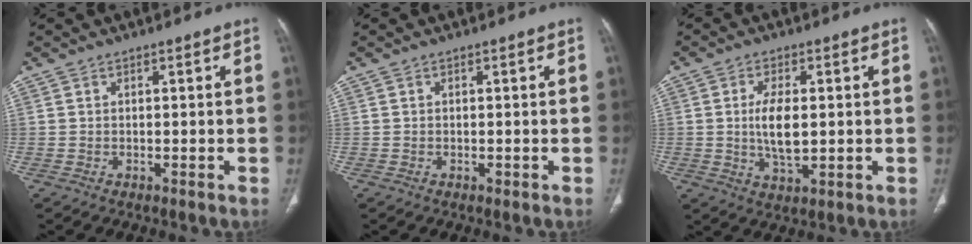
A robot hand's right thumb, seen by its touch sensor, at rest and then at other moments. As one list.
[{"total": 0.0}, {"total": 7.4, "force": [0.3, 3.4, 6.5], "torque": [-0.122, -0.009, 0.007]}]